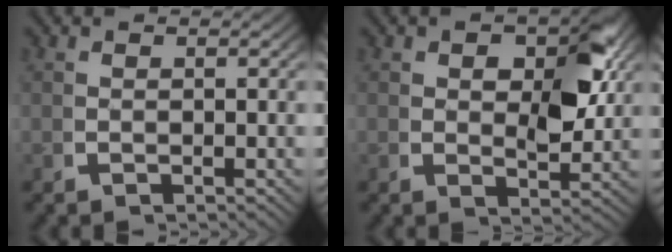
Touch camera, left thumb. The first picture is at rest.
{"total": 5.6, "force": [1.5, 2.6, 4.7], "torque": [-0.056, -0.001, 0.024]}